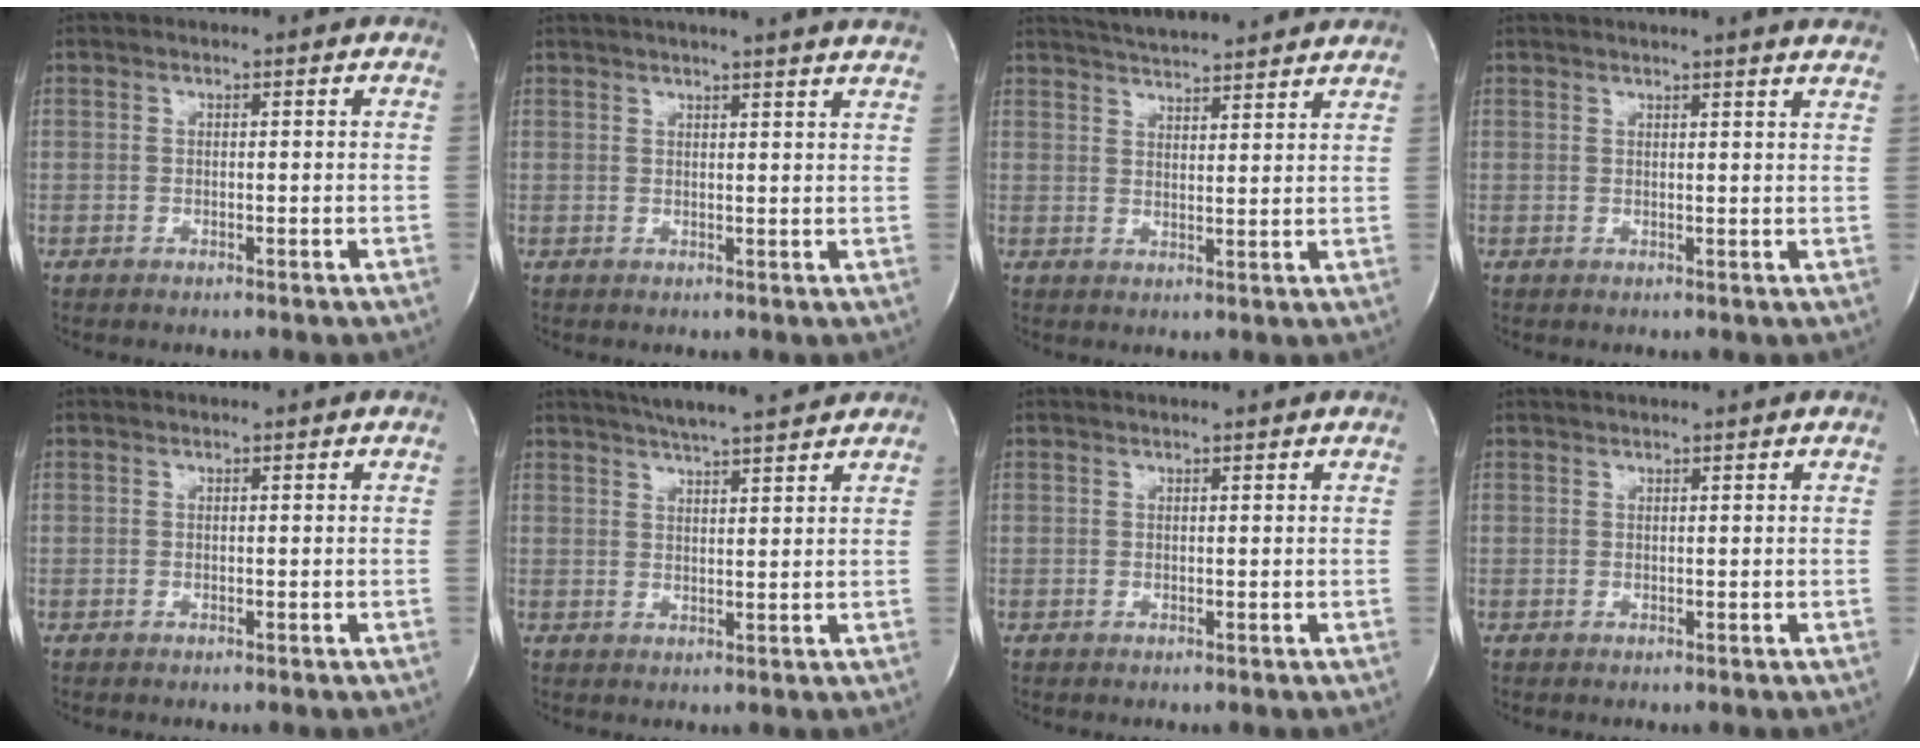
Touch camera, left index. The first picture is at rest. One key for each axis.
{"total": 15.0, "fx": 13.5, "fy": -0.2, "fz": 6.5, "tx": -0.106, "ty": 0.003, "tz": 0.161}
{"total": 12.8, "fx": 11.8, "fy": 1.2, "fz": 4.9, "tx": -0.084, "ty": 0.015, "tz": 0.162}
{"total": 10.5, "fx": 9.7, "fy": -0.2, "fz": 4.1, "tx": -0.065, "ty": -0.005, "tz": 0.101}
{"total": 0.0}
{"total": 9.5, "fx": 8.3, "fy": 0.9, "fz": 4.4, "tx": -0.071, "ty": 0.013, "tz": 0.115}
{"total": 1.2, "fx": 1.1, "fy": -0.1, "fz": 0.4, "tx": -0.009, "ty": 0.004, "tz": 0.015}
{"total": 2.8, "fx": 2.6, "fy": -0.2, "fz": 1.2, "tx": -0.015, "ty": 0.025, "tz": 0.038}